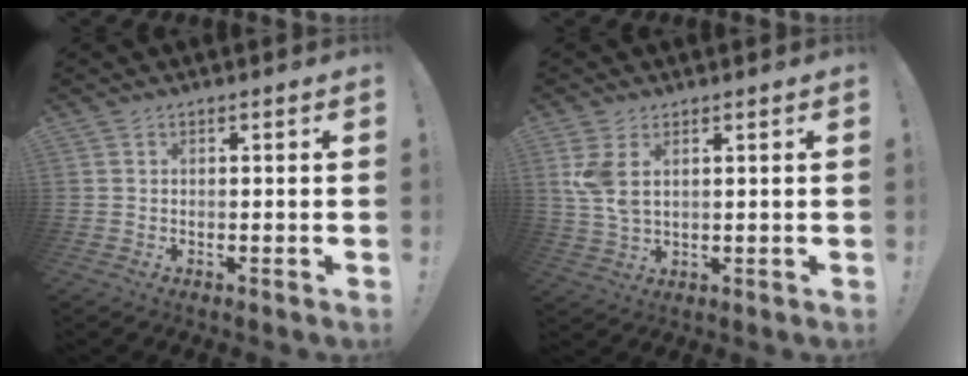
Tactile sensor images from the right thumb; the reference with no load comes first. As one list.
[{"total": 6.2, "force": [2.3, 3.1, 4.8], "torque": [-0.097, -0.012, 0.042]}]